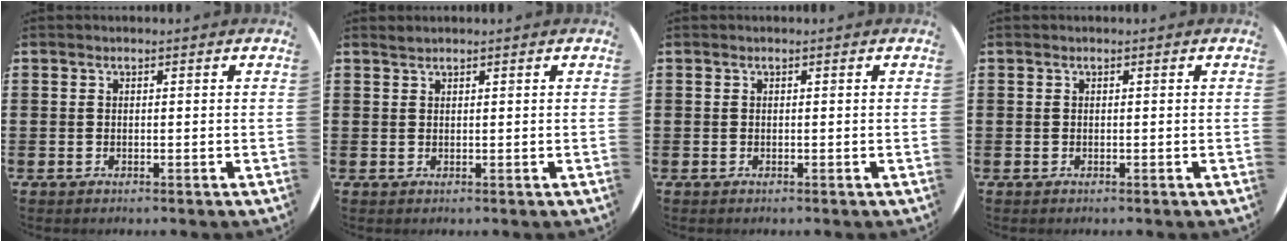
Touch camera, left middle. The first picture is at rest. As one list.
[{"total": 0.6, "force": [0.6, -0.1, 0.0], "torque": [0.001, -0.001, 0.012]}, {"total": 0.0}, {"total": 0.0}]